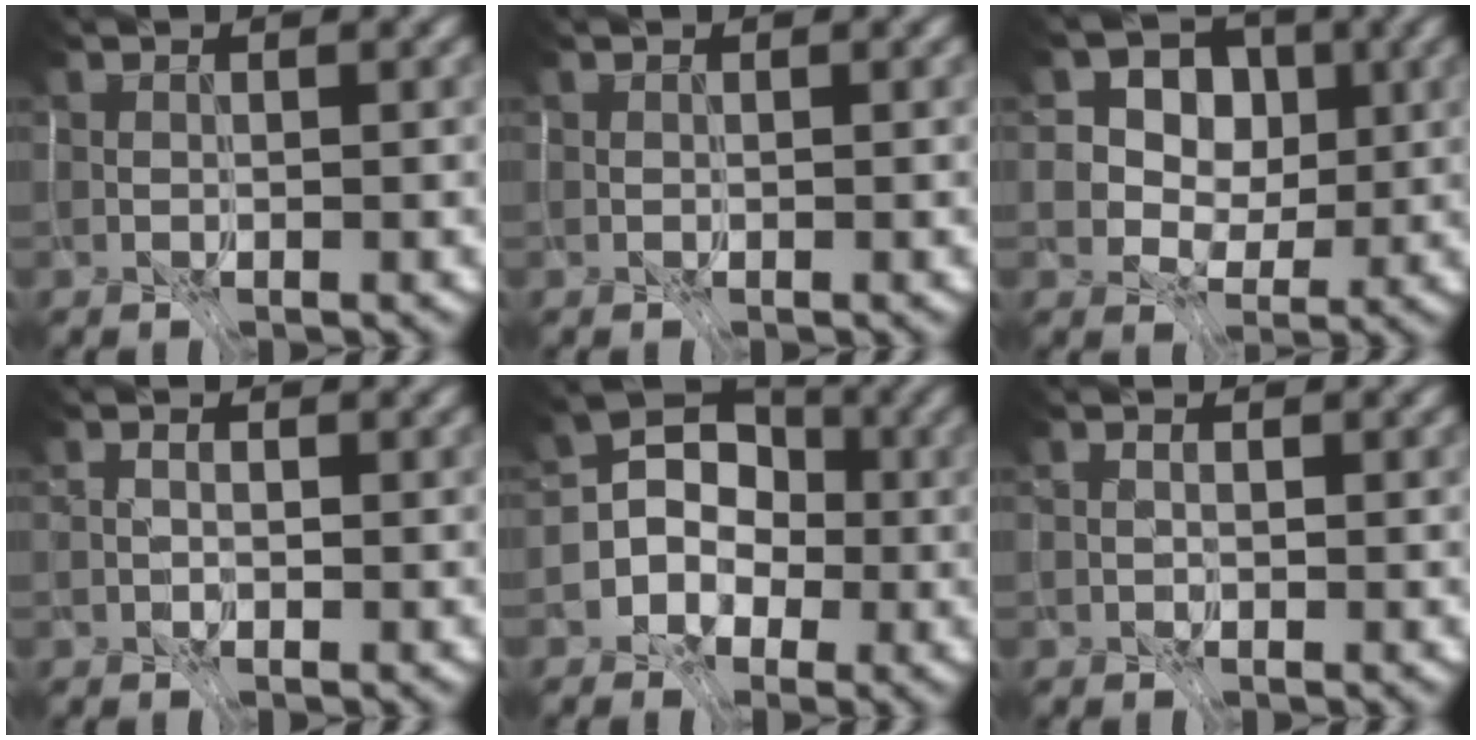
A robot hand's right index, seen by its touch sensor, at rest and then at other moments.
{"total": 0.0}
{"total": 10.4, "force": [5.0, 7.0, 5.9], "torque": [-0.098, 0.030, 0.078]}
{"total": 2.3, "force": [0.7, 2.0, 1.0], "torque": [-0.006, 0.002, -0.008]}
{"total": 5.1, "force": [-3.7, 3.5, -0.3], "torque": [0.039, 0.017, -0.087]}
{"total": 1.7, "force": [0.7, 1.3, 0.9], "torque": [-0.001, 0.006, -0.002]}